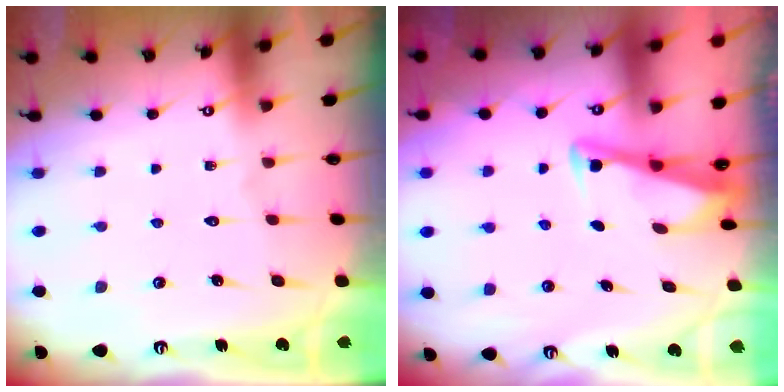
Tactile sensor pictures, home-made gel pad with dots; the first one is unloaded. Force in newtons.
{"total": 3.4, "press": 3.4, "slide": 0.4}